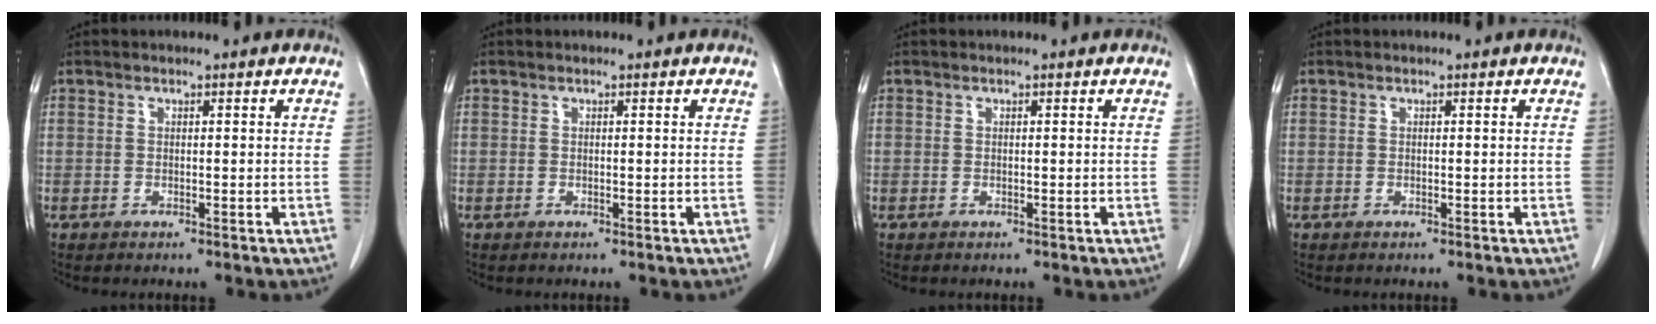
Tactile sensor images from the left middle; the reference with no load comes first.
{"total": 0.0}
{"total": 0.0}
{"total": 0.0}